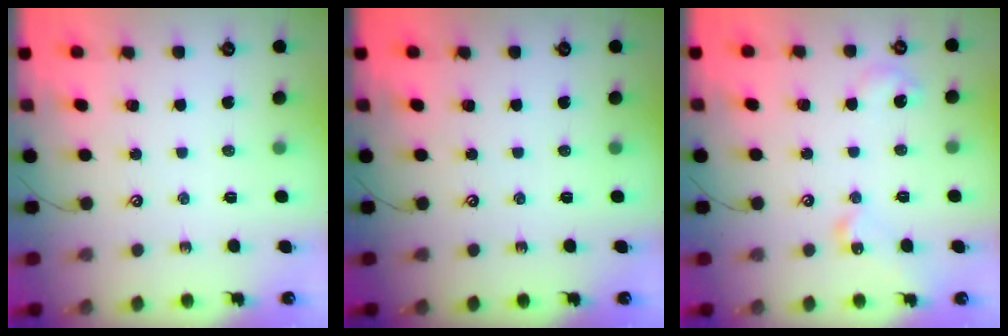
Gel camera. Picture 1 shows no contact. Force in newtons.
{"total": 0.0}
{"total": 8.4, "press": 8.4, "slide": 0.6}